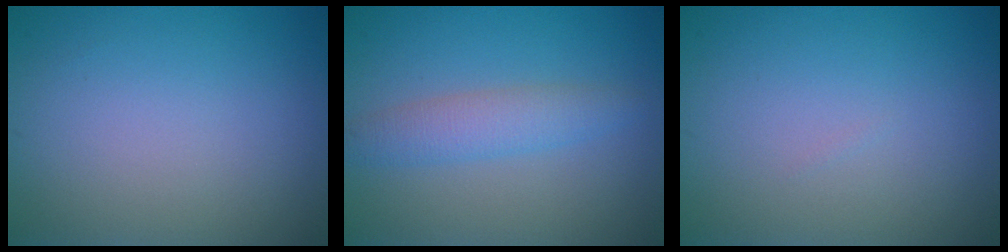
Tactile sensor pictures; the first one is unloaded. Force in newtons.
{"total": 2.7, "press": 2.7, "slide": 0.0}
{"total": 0.0}